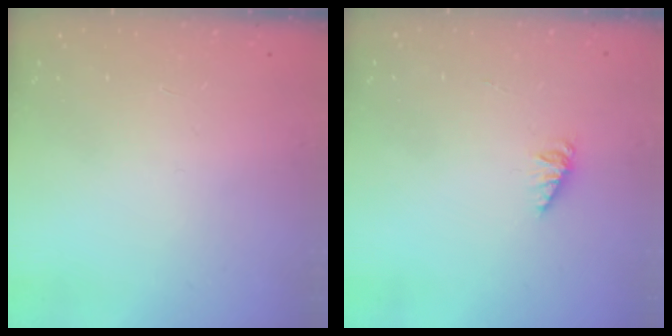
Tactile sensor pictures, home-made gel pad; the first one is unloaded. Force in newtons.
{"total": 1.4, "press": 1.4, "slide": 0.2}